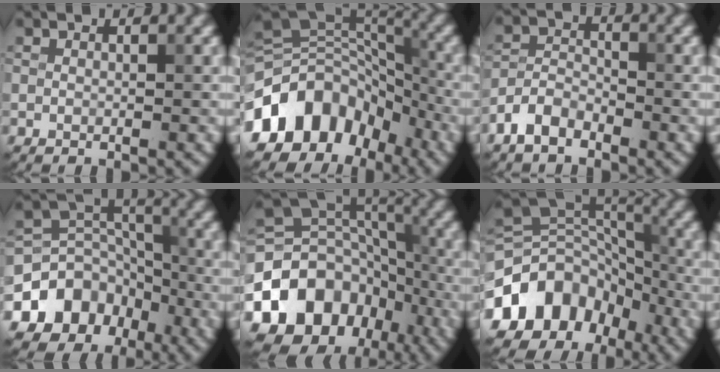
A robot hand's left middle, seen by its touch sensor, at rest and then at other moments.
{"total": 12.7, "force": [-6.0, 8.8, 6.8], "torque": [-0.135, 0.019, -0.119]}
{"total": 3.4, "force": [-2.4, 1.8, 1.6], "torque": [-0.031, 0.006, -0.057]}
{"total": 9.1, "force": [-4.7, 7.1, 3.2], "torque": [-0.055, 0.009, -0.088]}
{"total": 13.7, "force": [-6.4, 10.3, 6.3], "torque": [-0.133, 0.014, -0.113]}
{"total": 11.6, "force": [-5.6, 8.7, 5.3], "torque": [-0.104, 0.022, -0.108]}